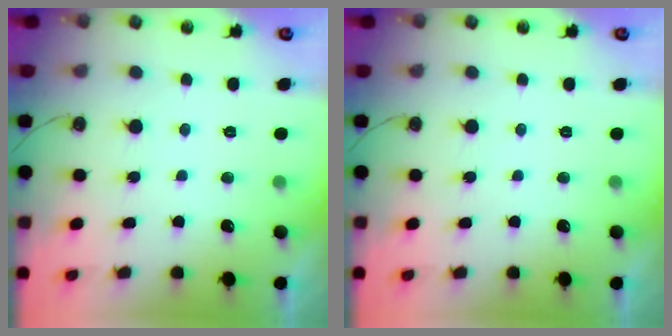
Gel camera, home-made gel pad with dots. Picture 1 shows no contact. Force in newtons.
{"total": 0.0}